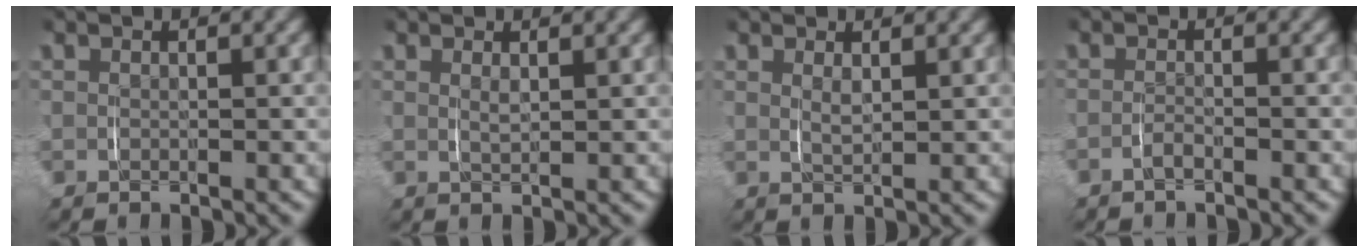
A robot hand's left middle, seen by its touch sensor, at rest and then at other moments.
{"total": 0.9, "force": [0.6, -0.1, 0.6], "torque": [-0.011, -0.006, 0.014]}
{"total": 1.3, "force": [0.8, 0.2, 1.0], "torque": [-0.020, -0.007, 0.017]}
{"total": 1.2, "force": [-1.2, -0.2, 0.2], "torque": [-0.007, -0.001, -0.024]}